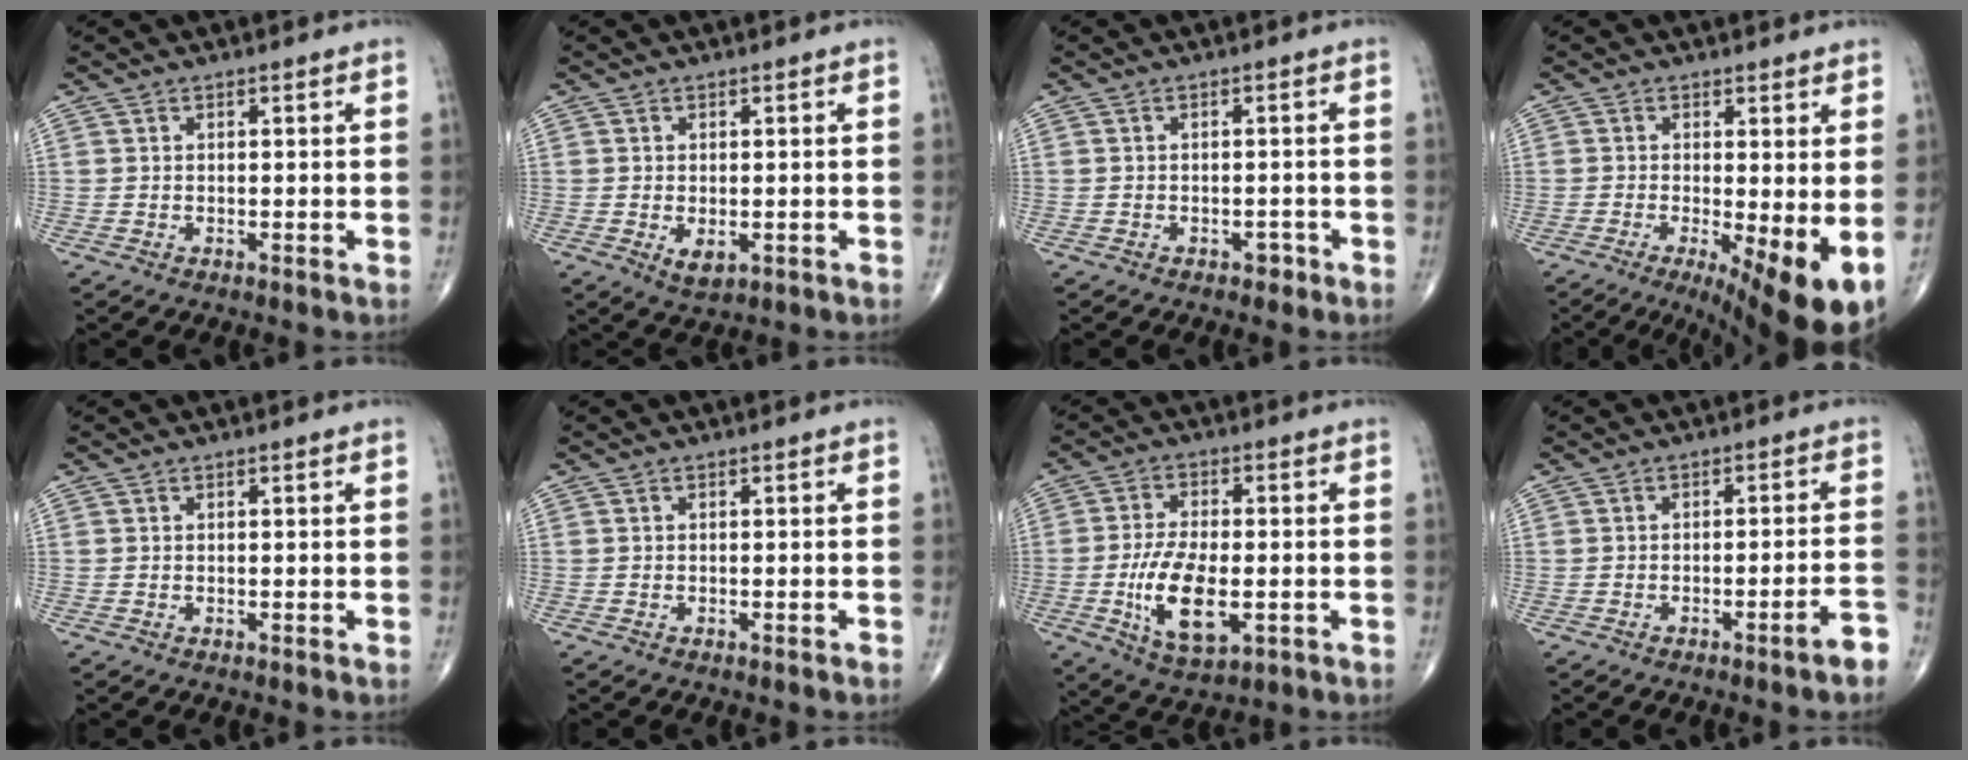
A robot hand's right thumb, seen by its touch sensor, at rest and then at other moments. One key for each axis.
{"total": 3.1, "fx": -0.7, "fy": 1.7, "fz": 2.4, "tx": -0.035, "ty": -0.006, "tz": -0.004}
{"total": 1.6, "fx": -1.0, "fy": 1.0, "fz": 0.7, "tx": -0.004, "ty": 0.006, "tz": -0.015}
{"total": 11.1, "fx": -2.4, "fy": 3.1, "fz": 10.4, "tx": -0.154, "ty": -0.019, "tz": -0.028}
{"total": 0.0}
{"total": 0.5, "fx": -0.4, "fy": 0.0, "fz": 0.3, "tx": -0.009, "ty": -0.001, "tz": -0.007}
{"total": 12.1, "fx": -2.7, "fy": 5.6, "fz": 10.4, "tx": -0.191, "ty": -0.003, "tz": -0.041}
{"total": 4.6, "fx": -3.0, "fy": 0.1, "fz": 3.5, "tx": -0.047, "ty": 0.024, "tz": -0.040}